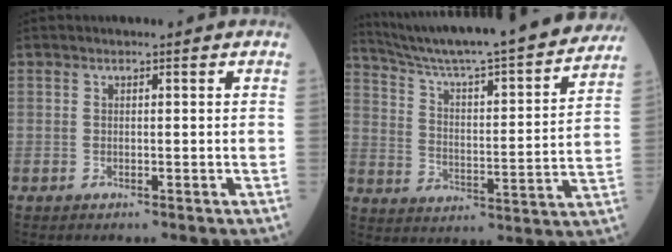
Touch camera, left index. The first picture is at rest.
{"total": 27.0, "force": [24.1, 1.2, 12.0], "torque": [-0.195, -0.042, 0.334]}